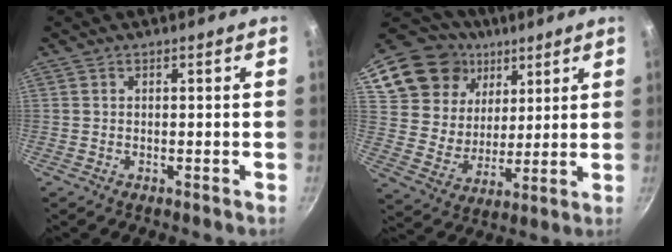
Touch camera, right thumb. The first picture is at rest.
{"total": 20.3, "force": [9.8, 15.6, 8.5], "torque": [-0.143, -0.013, 0.186]}